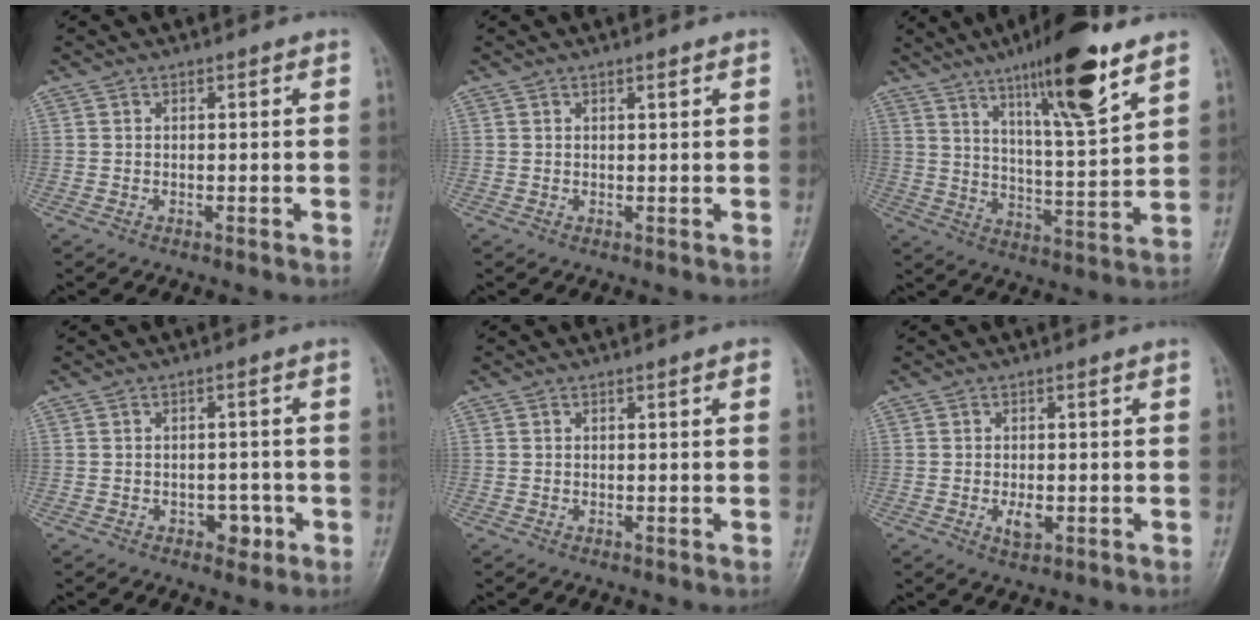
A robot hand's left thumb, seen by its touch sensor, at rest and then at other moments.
{"total": 0.8, "force": [0.6, 0.0, 0.6], "torque": [-0.009, -0.002, 0.010]}
{"total": 16.6, "force": [9.9, 2.6, 13.0], "torque": [-0.200, -0.053, 0.166]}
{"total": 3.4, "force": [-1.4, 2.4, 2.1], "torque": [-0.006, 0.008, -0.016]}
{"total": 1.0, "force": [0.4, 0.1, 0.9], "torque": [-0.016, 0.001, 0.004]}
{"total": 2.9, "force": [-0.6, 1.5, 2.5], "torque": [-0.040, -0.004, -0.007]}